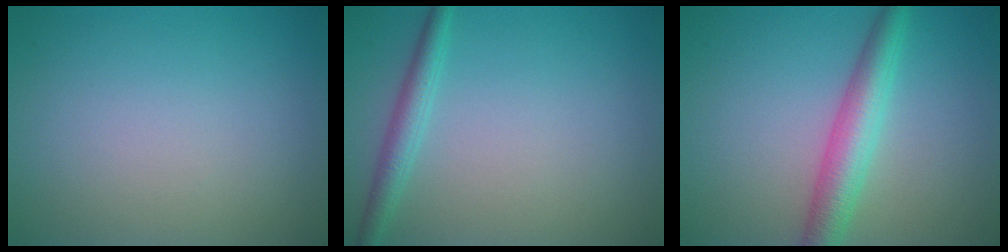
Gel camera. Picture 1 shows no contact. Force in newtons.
{"total": 2.2, "press": 2.2, "slide": 0.1}
{"total": 4.4, "press": 4.4, "slide": 0.1}